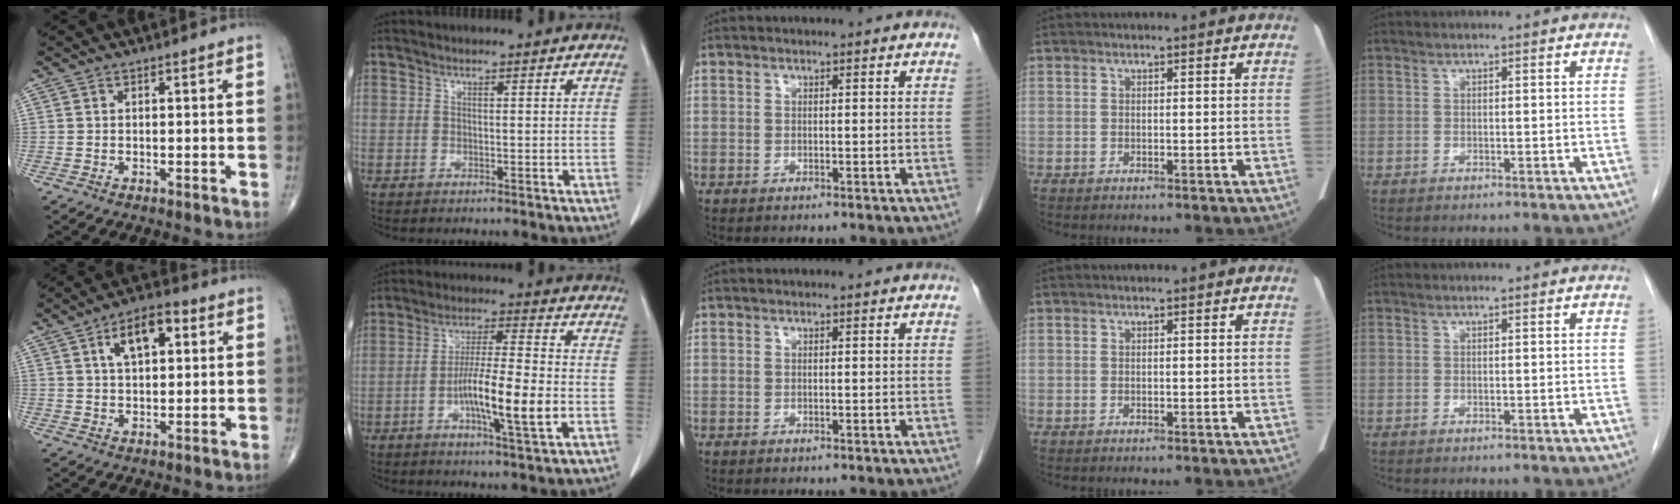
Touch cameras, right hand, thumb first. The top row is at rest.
{"thumb": {"total": 8.9, "force": [3.0, 4.5, 7.1], "torque": [-0.099, 0.008, 0.043]}, "index": {"total": 10.9, "force": [-3.1, 0.7, 10.4], "torque": [-0.186, -0.006, -0.058]}}